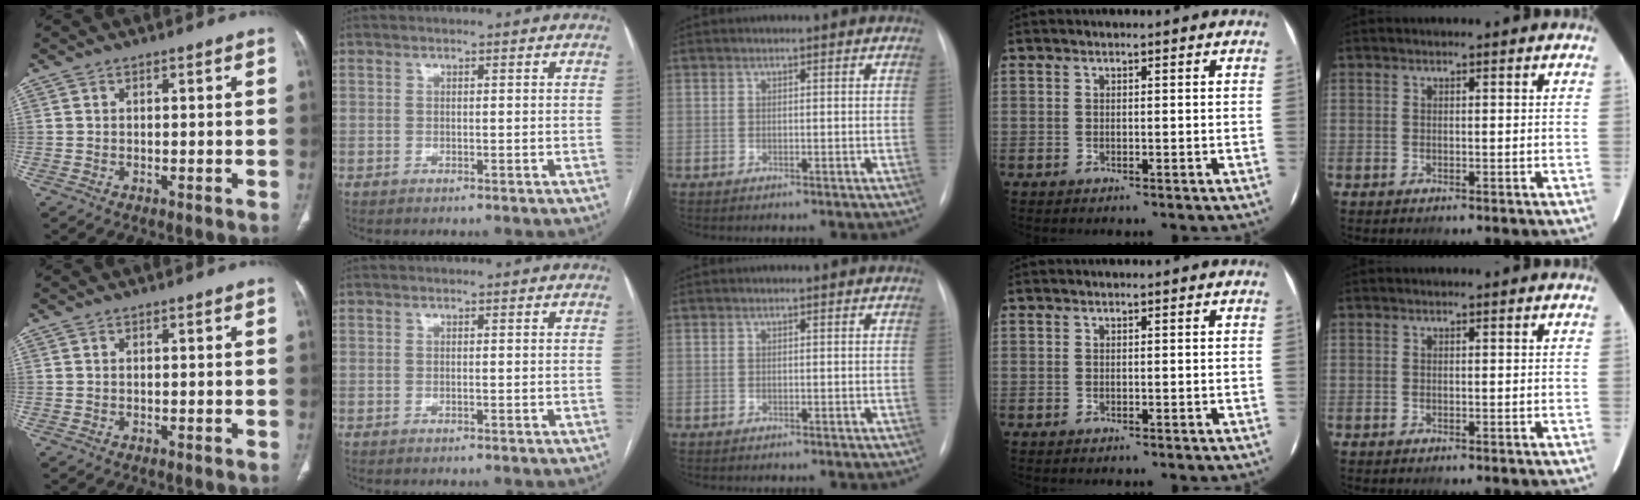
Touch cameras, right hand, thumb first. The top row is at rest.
{}